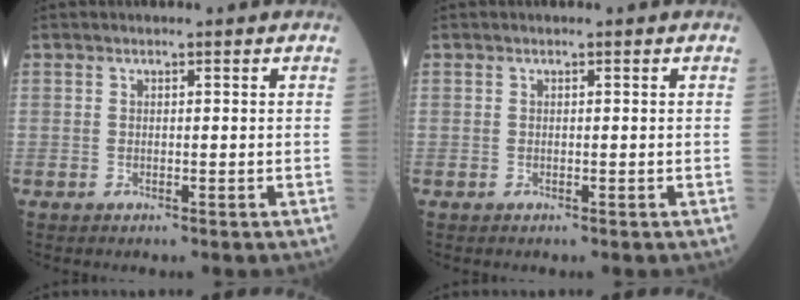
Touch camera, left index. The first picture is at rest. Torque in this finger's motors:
{"motor_torque": [-0.27, 0.27, 0.00, 0.00]}